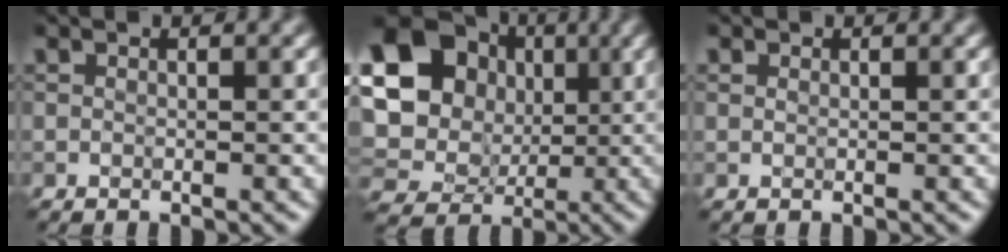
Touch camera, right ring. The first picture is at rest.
{"total": 20.8, "force": [1.3, 19.4, 7.2], "torque": [-0.187, -0.008, 0.001]}
{"total": 0.0}